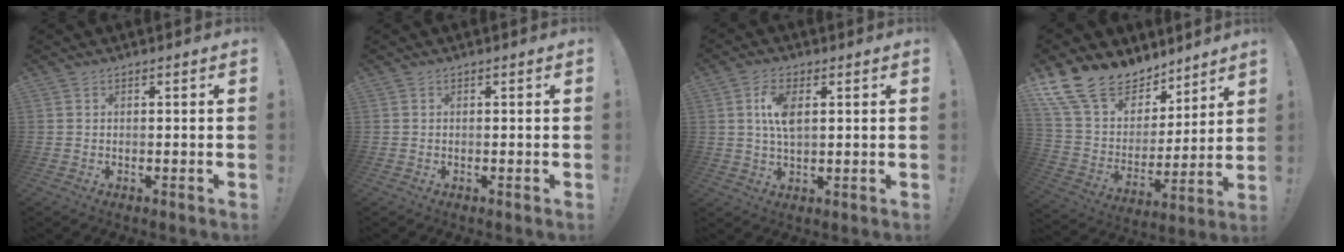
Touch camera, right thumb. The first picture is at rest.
{"total": 0.0}
{"total": 7.4, "force": [1.7, 3.6, 6.3], "torque": [-0.120, -0.004, 0.024]}
{"total": 17.2, "force": [13.3, 9.1, 5.8], "torque": [-0.112, -0.093, 0.261]}